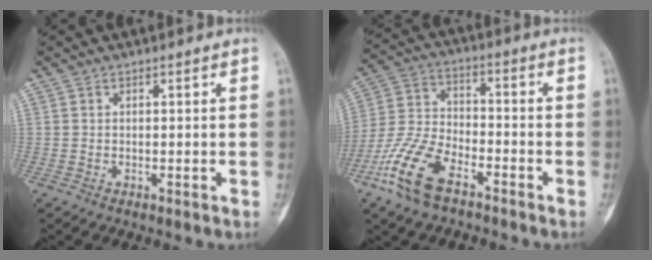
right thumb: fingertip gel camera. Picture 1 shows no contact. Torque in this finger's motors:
{"motor_torque": [0.36, 0.39, 0.53, -0.07, 0.09]}